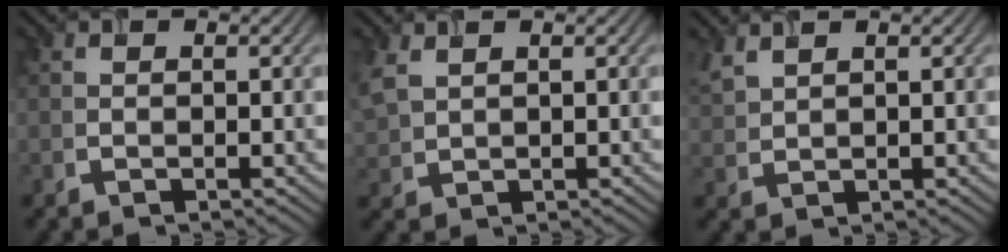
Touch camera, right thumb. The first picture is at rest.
{"total": 4.0, "force": [2.1, 2.3, 2.5], "torque": [-0.082, 0.007, 0.048]}
{"total": 2.8, "force": [2.3, 0.9, 1.5], "torque": [-0.048, 0.007, 0.055]}